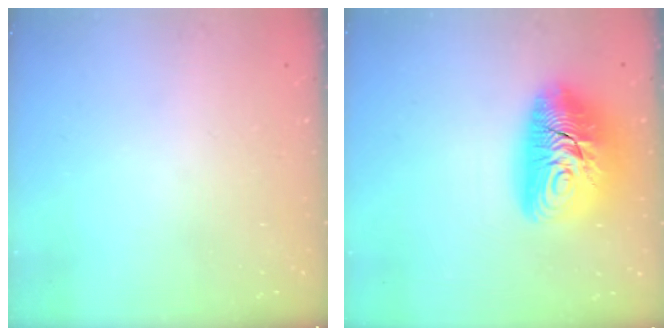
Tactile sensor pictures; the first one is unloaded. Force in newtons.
{"total": 17.3, "press": 17.2, "slide": 1.5}